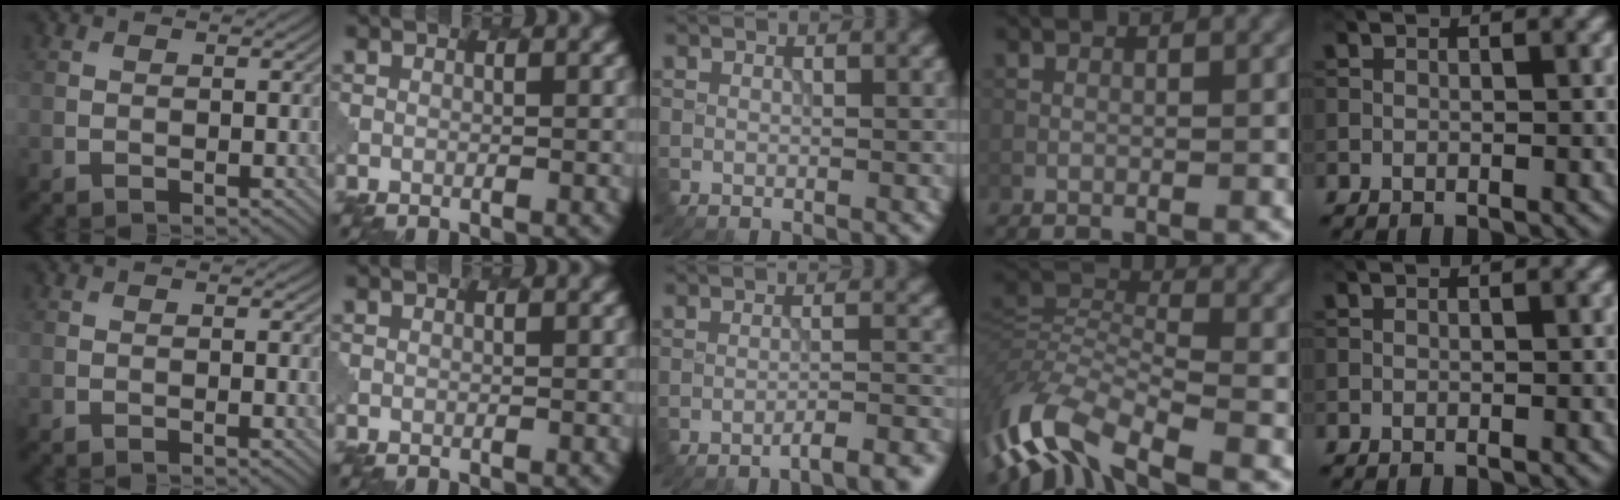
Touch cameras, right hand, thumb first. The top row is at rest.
{"thumb": {"total": 0.8, "force": [0.1, 0.3, 0.8], "torque": [-0.012, -0.002, 0.000]}, "middle": {"total": 4.1, "force": [-3.0, 0.8, 2.7], "torque": [-0.028, 0.010, -0.045]}, "ring": {"total": 10.5, "force": [-5.8, 3.9, 7.8], "torque": [-0.155, 0.000, -0.130]}}